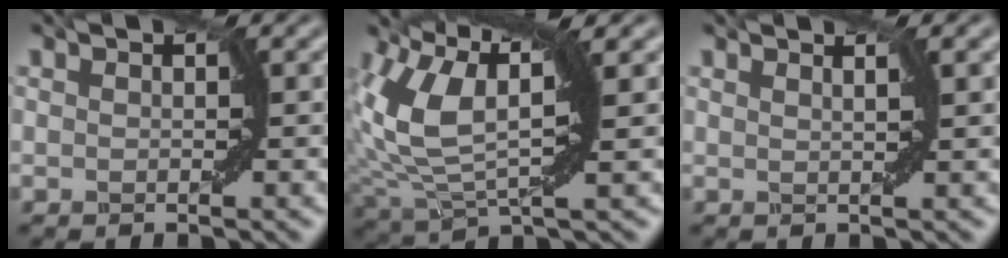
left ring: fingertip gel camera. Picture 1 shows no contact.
{"total": 10.0, "force": [2.5, 4.7, 8.5], "torque": [-0.192, 0.003, 0.046]}
{"total": 2.1, "force": [1.3, 0.6, 1.5], "torque": [-0.008, -0.001, 0.006]}